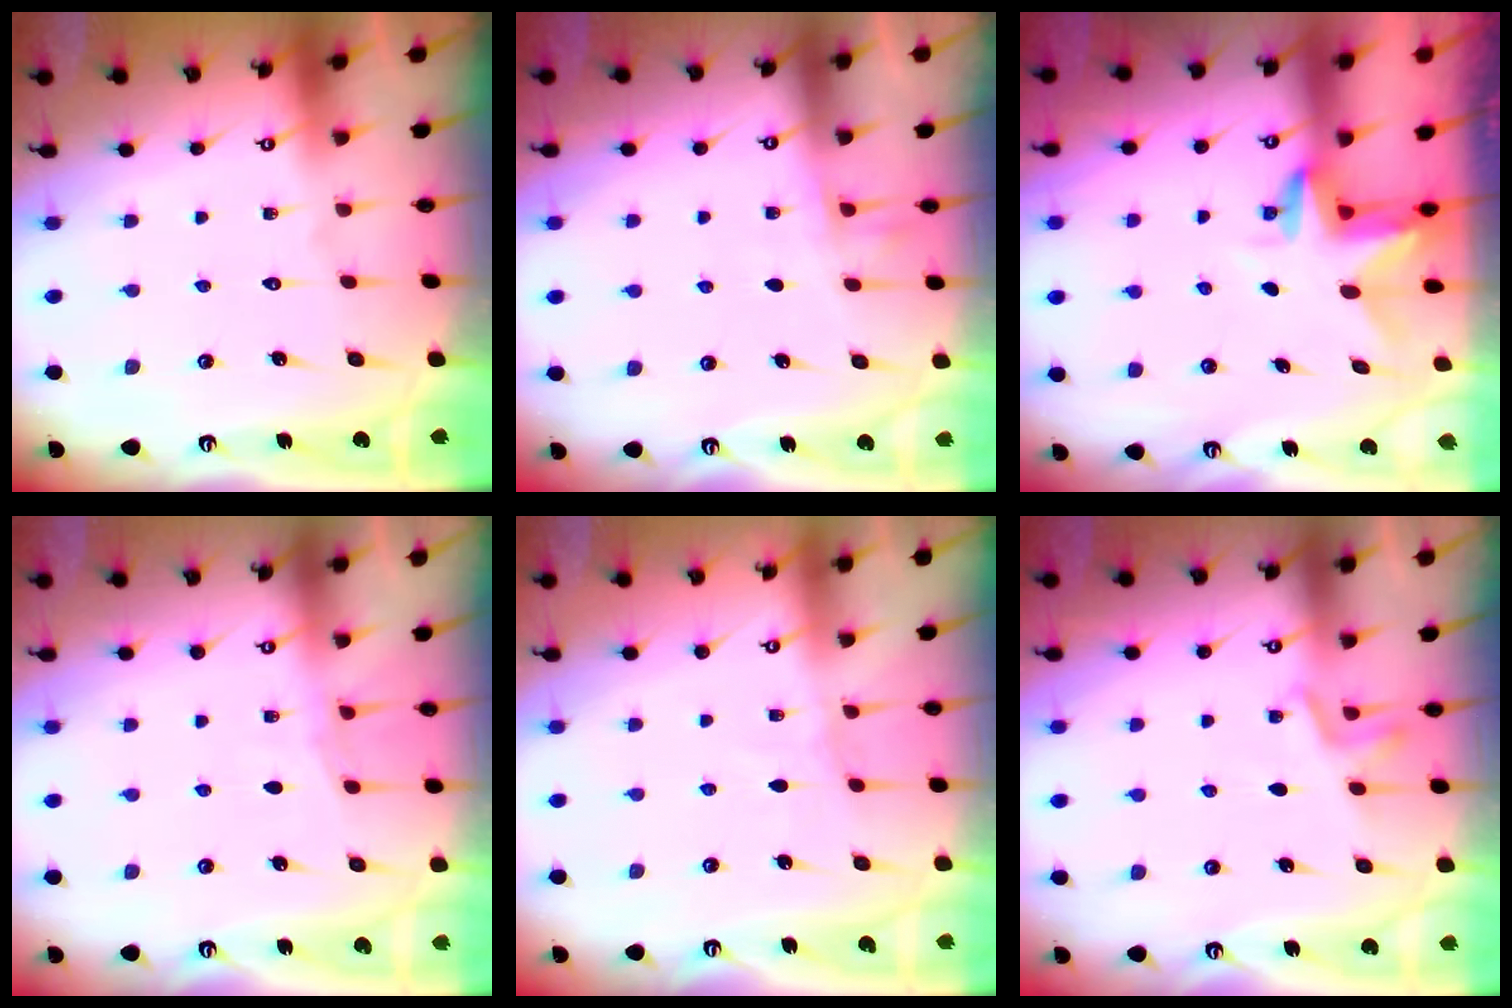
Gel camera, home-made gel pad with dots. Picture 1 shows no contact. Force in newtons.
{"total": 3.9, "press": 3.6, "slide": 1.4}
{"total": 3.0, "press": 3.0, "slide": 0.2}
{"total": 3.7, "press": 3.7, "slide": 0.6}
{"total": 3.2, "press": 3.2, "slide": 0.4}
{"total": 4.3, "press": 4.0, "slide": 1.6}